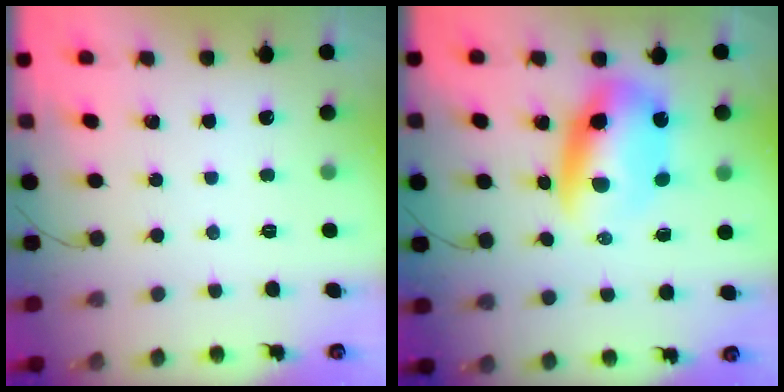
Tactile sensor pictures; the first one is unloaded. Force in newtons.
{"total": 10.0, "press": 9.7, "slide": 2.3}